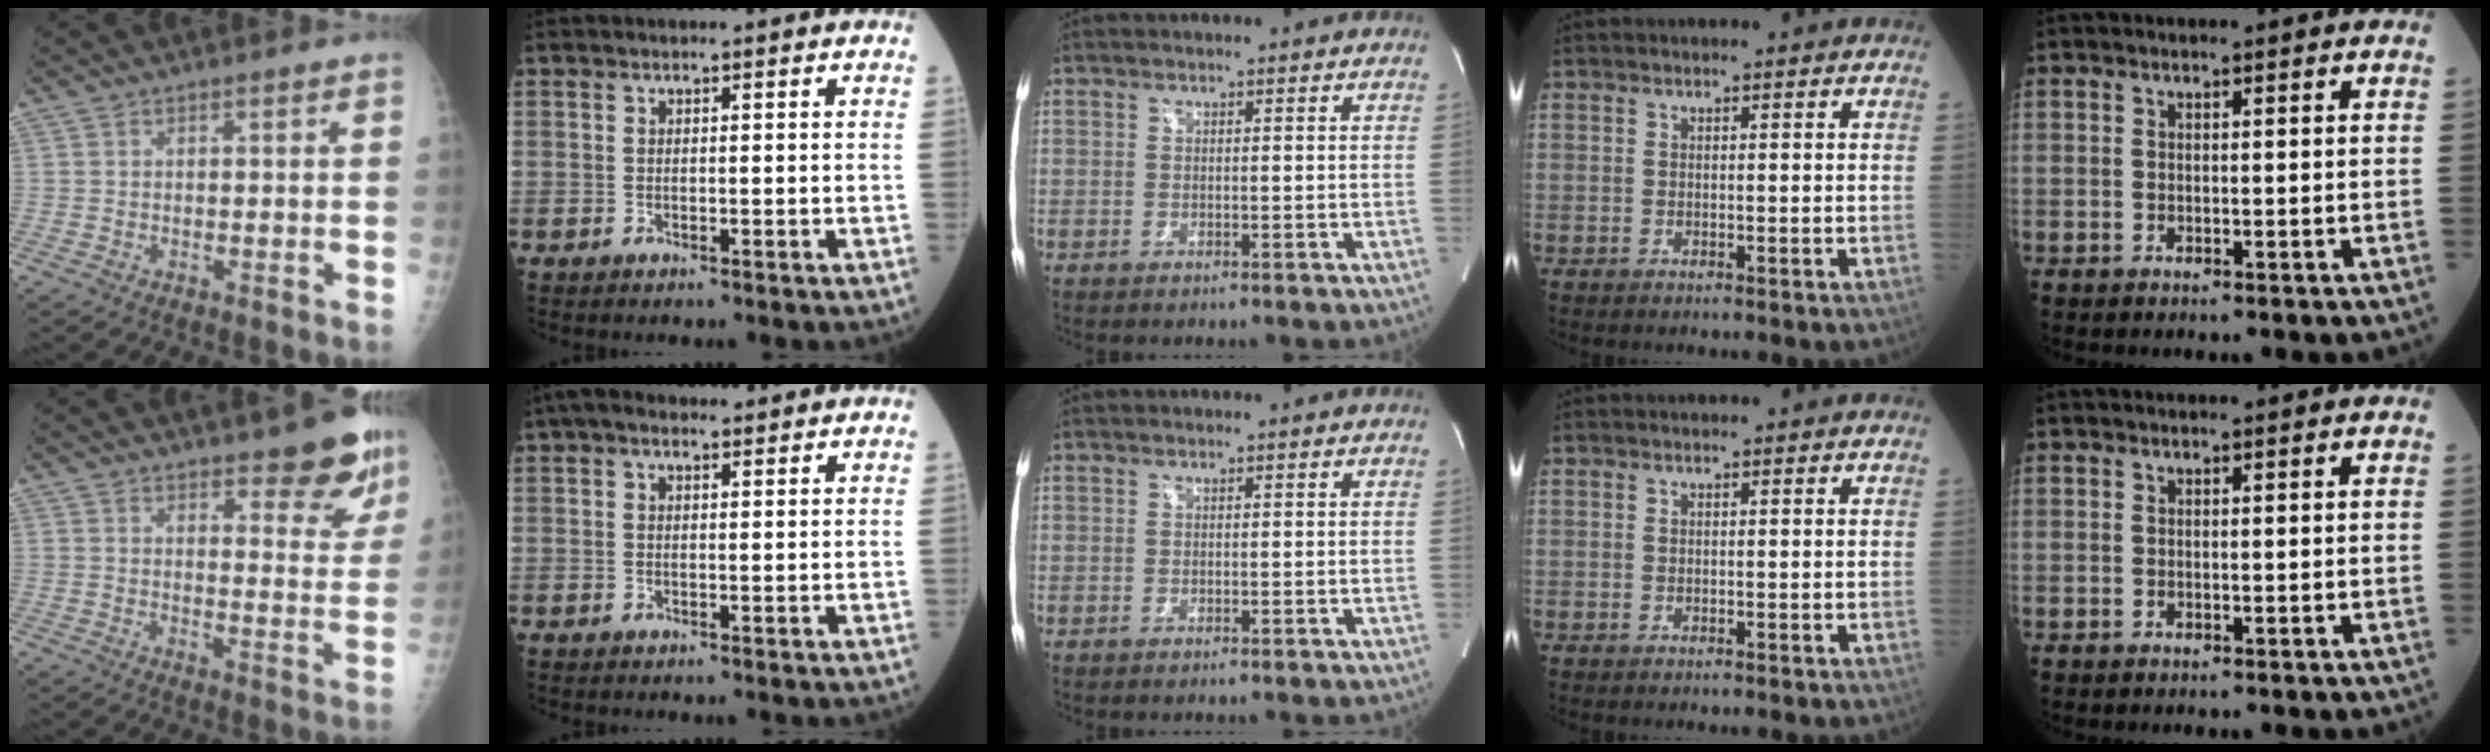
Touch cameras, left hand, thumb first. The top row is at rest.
{"thumb": {"total": 11.0, "force": [7.7, 3.5, 7.0], "torque": [-0.049, -0.048, 0.099]}, "index": {"total": 3.5, "force": [2.4, 1.5, 2.0], "torque": [-0.045, 0.031, 0.041]}}